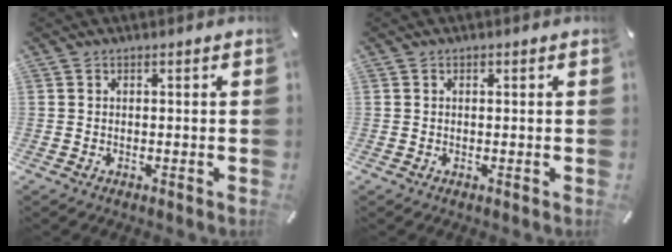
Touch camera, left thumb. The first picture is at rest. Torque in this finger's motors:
{"motor_torque": [0.10, 0.28, 0.00, -0.16, 0.00]}